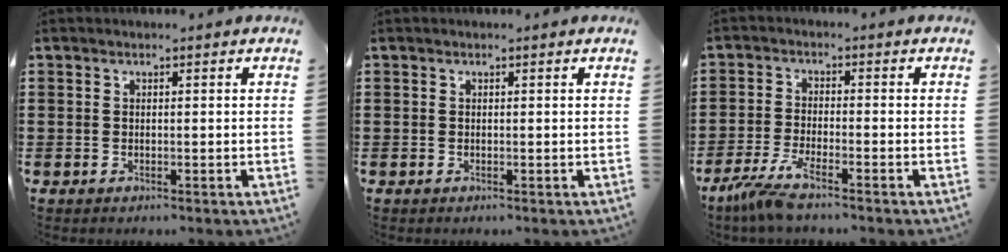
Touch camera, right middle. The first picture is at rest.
{"total": 0.0}
{"total": 4.9, "force": [-3.9, 0.2, 3.0], "torque": [-0.084, -0.019, -0.081]}